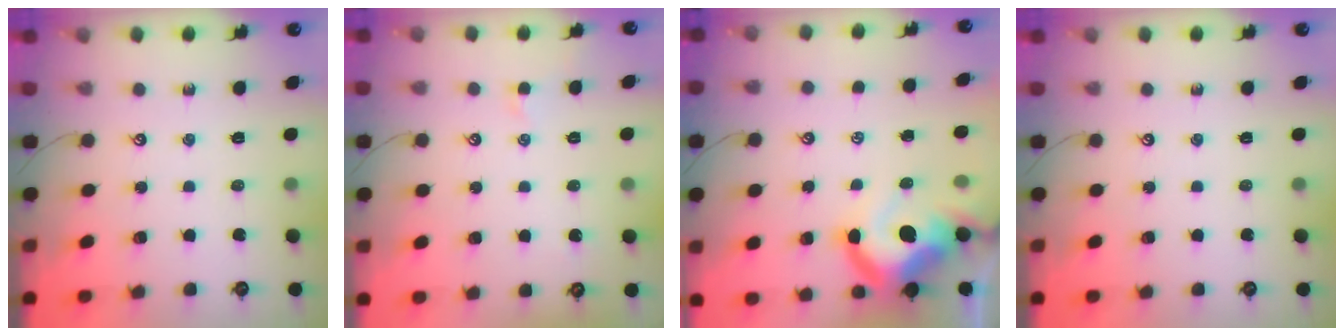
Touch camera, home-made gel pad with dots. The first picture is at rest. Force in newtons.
{"total": 1.2, "press": 1.2, "slide": 0.4}
{"total": 14.9, "press": 14.7, "slide": 2.3}
{"total": 0.0}